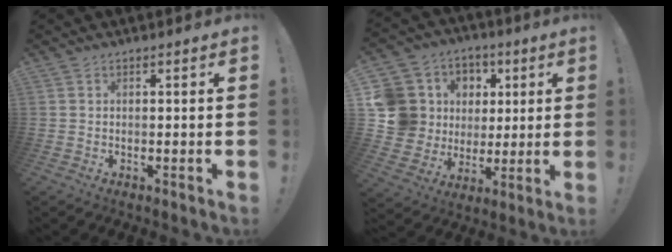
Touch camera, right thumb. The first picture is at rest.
{"total": 15.8, "force": [3.3, 14.4, 5.4], "torque": [-0.099, -0.008, 0.102]}